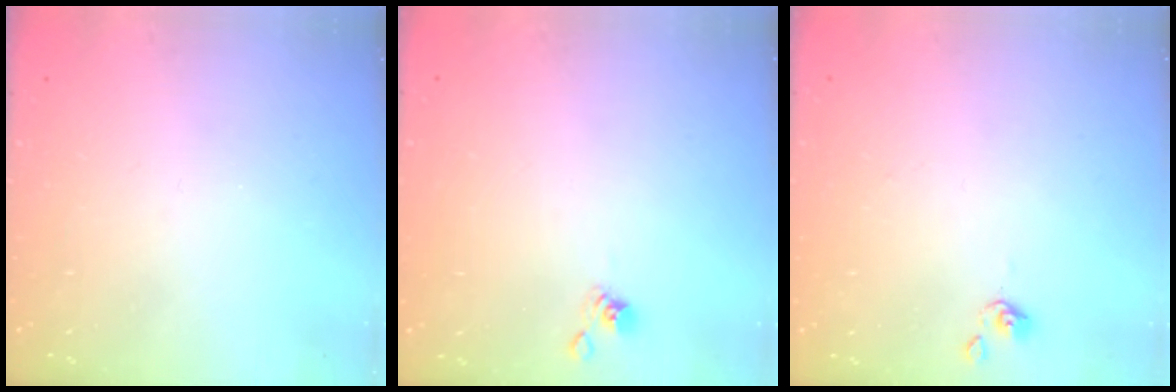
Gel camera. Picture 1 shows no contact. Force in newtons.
{"total": 4.8, "press": 4.8, "slide": 0.4}
{"total": 0.0}